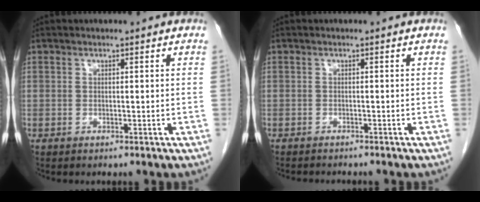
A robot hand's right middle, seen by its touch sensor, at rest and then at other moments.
{"total": 2.5, "force": [-2.4, 0.3, 0.7], "torque": [-0.009, -0.006, -0.032]}